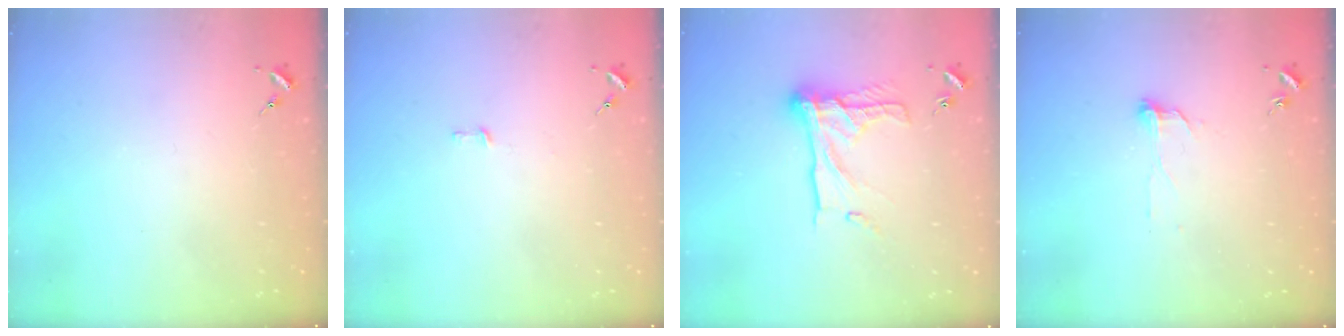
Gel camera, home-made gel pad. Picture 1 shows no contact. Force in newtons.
{"total": 3.0, "press": 3.0, "slide": 0.2}
{"total": 15.7, "press": 15.6, "slide": 1.3}
{"total": 6.4, "press": 6.3, "slide": 0.5}